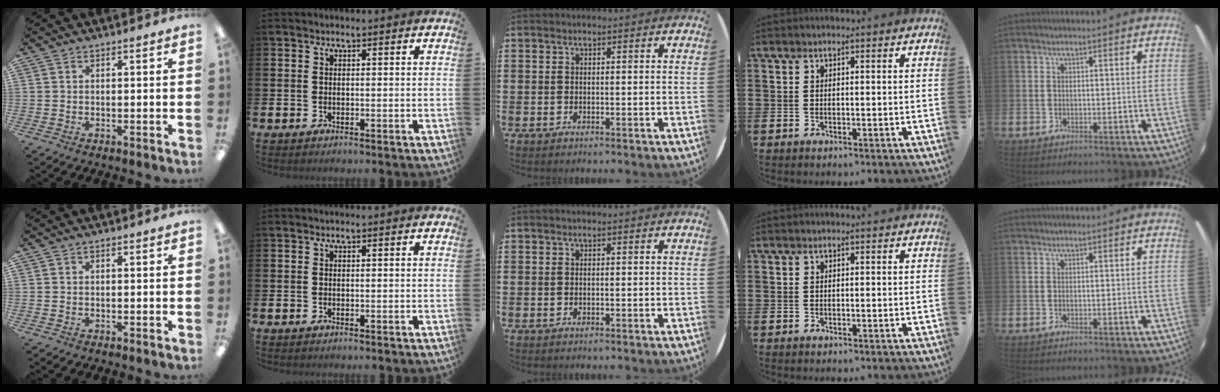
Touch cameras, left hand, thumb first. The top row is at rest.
{}